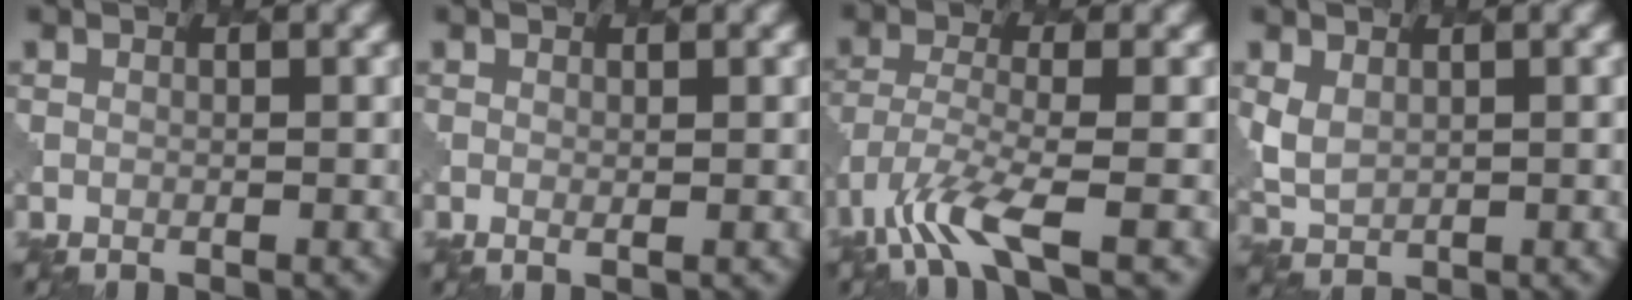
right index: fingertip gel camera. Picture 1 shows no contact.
{"total": 0.7, "force": [0.4, 0.2, 0.6], "torque": [-0.008, -0.003, 0.009]}
{"total": 5.7, "force": [-3.4, 1.4, 4.4], "torque": [-0.100, -0.015, -0.072]}
{"total": 2.6, "force": [1.1, 1.9, 1.4], "torque": [-0.041, -0.009, 0.028]}